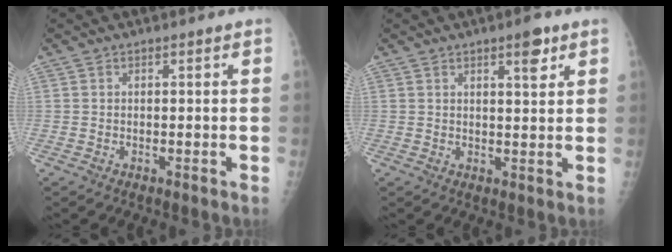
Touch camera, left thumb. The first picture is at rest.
{"total": 4.5, "force": [2.6, 1.4, 3.4], "torque": [-0.039, -0.015, 0.038]}